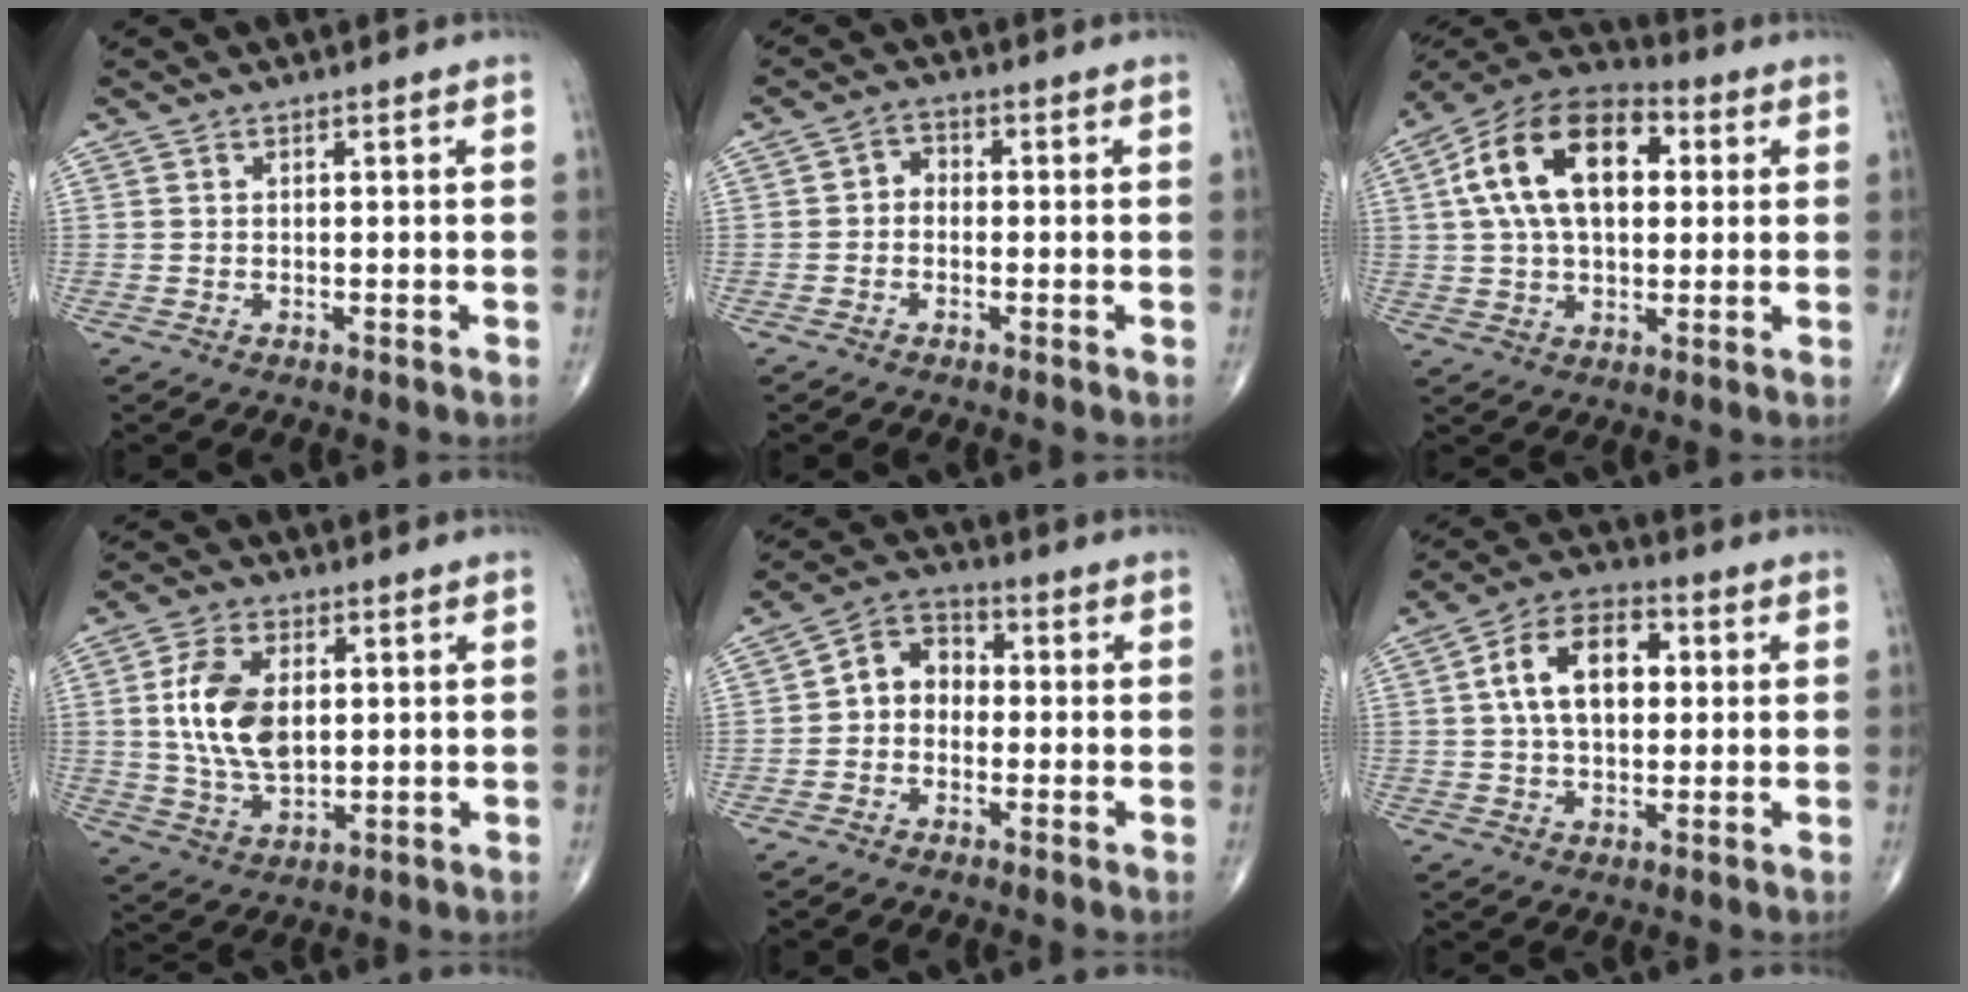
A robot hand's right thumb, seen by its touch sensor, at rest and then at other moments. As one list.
[{"total": 2.5, "force": [-0.5, 2.0, 1.4], "torque": [-0.005, 0.013, -0.022]}, {"total": 18.6, "force": [4.1, 11.0, 14.4], "torque": [-0.234, 0.021, 0.061]}, {"total": 11.9, "force": [1.7, 7.0, 9.5], "torque": [-0.174, -0.007, 0.036]}, {"total": 6.8, "force": [-0.7, 5.5, 3.9], "torque": [-0.037, 0.028, -0.031]}, {"total": 12.3, "force": [2.0, 7.7, 9.4], "torque": [-0.145, 0.020, 0.027]}]